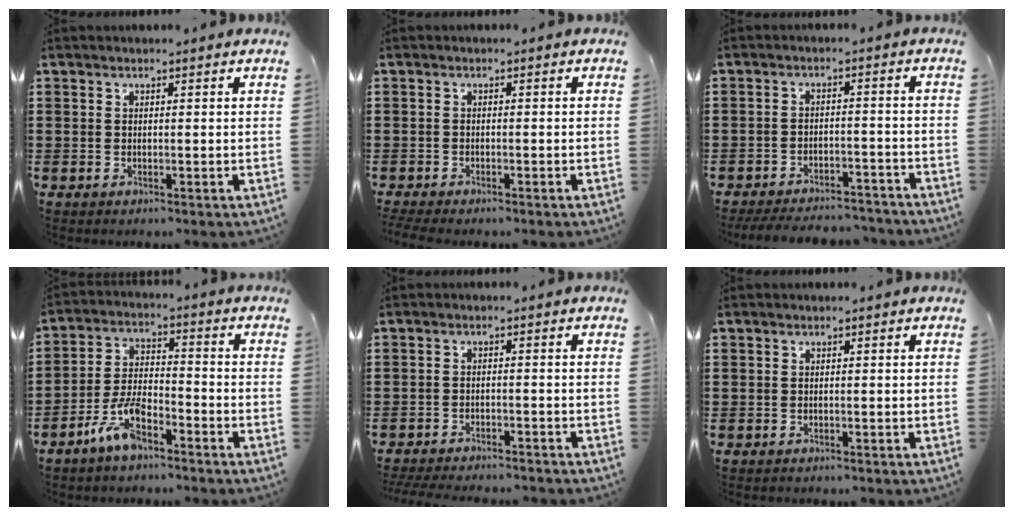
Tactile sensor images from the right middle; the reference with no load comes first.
{"total": 1.0, "force": [-1.0, 0.0, 0.3], "torque": [-0.008, -0.006, -0.017]}
{"total": 4.5, "force": [-4.4, 0.5, 0.7], "torque": [-0.019, 0.001, -0.091]}
{"total": 7.2, "force": [-5.0, 2.3, 4.6], "torque": [-0.107, 0.003, -0.096]}
{"total": 2.8, "force": [-2.8, 0.1, 0.4], "torque": [-0.010, -0.004, -0.057]}
{"total": 0.6, "force": [-0.4, 0.4, -0.1], "torque": [0.000, 0.002, -0.010]}